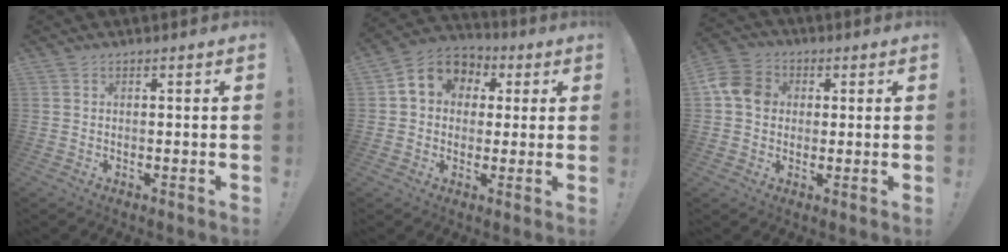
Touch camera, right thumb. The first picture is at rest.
{"total": 9.8, "force": [2.4, 8.3, 4.6], "torque": [-0.060, -0.004, 0.049]}
{"total": 9.7, "force": [1.4, 8.0, 5.3], "torque": [-0.096, 0.013, 0.028]}